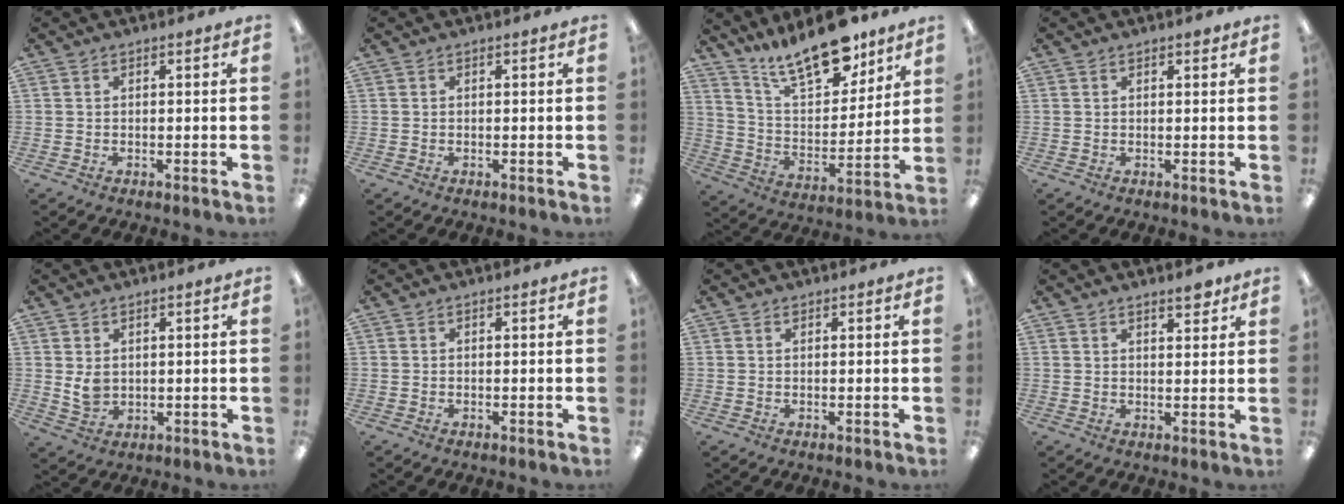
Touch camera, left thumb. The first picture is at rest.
{"total": 0.0}
{"total": 18.5, "force": [14.6, 6.3, 9.4], "torque": [-0.165, -0.091, 0.253]}
{"total": 1.2, "force": [1.0, 0.3, 0.8], "torque": [-0.008, -0.003, 0.015]}
{"total": 4.3, "force": [1.4, 3.1, 2.6], "torque": [-0.051, -0.009, 0.022]}
{"total": 0.0}
{"total": 0.5, "force": [0.4, 0.2, 0.3], "torque": [-0.007, 0.001, 0.007]}
{"total": 3.8, "force": [3.1, 1.0, 1.9], "torque": [-0.018, -0.019, 0.049]}